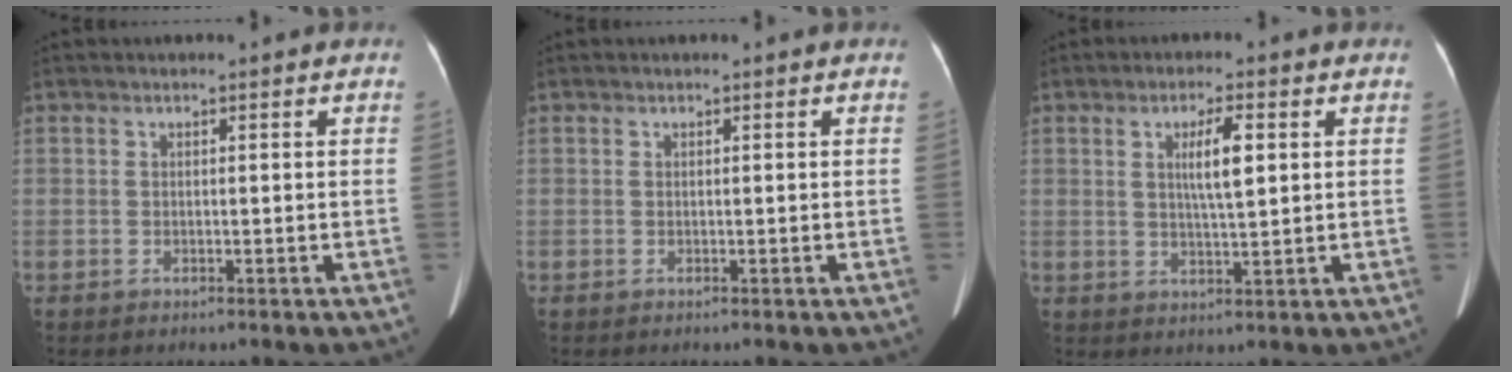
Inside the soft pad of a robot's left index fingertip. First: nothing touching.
{"total": 0.0}
{"total": 4.5, "force": [0.9, 0.4, 4.4], "torque": [-0.075, -0.005, 0.020]}